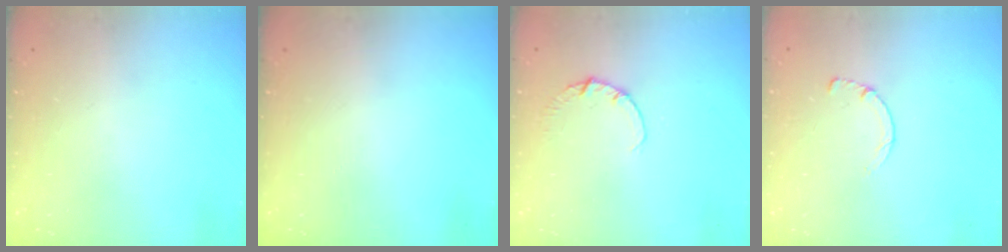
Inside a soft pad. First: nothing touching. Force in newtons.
{"total": 0.0}
{"total": 1.9, "press": 1.9, "slide": 0.3}
{"total": 2.6, "press": 2.5, "slide": 0.3}